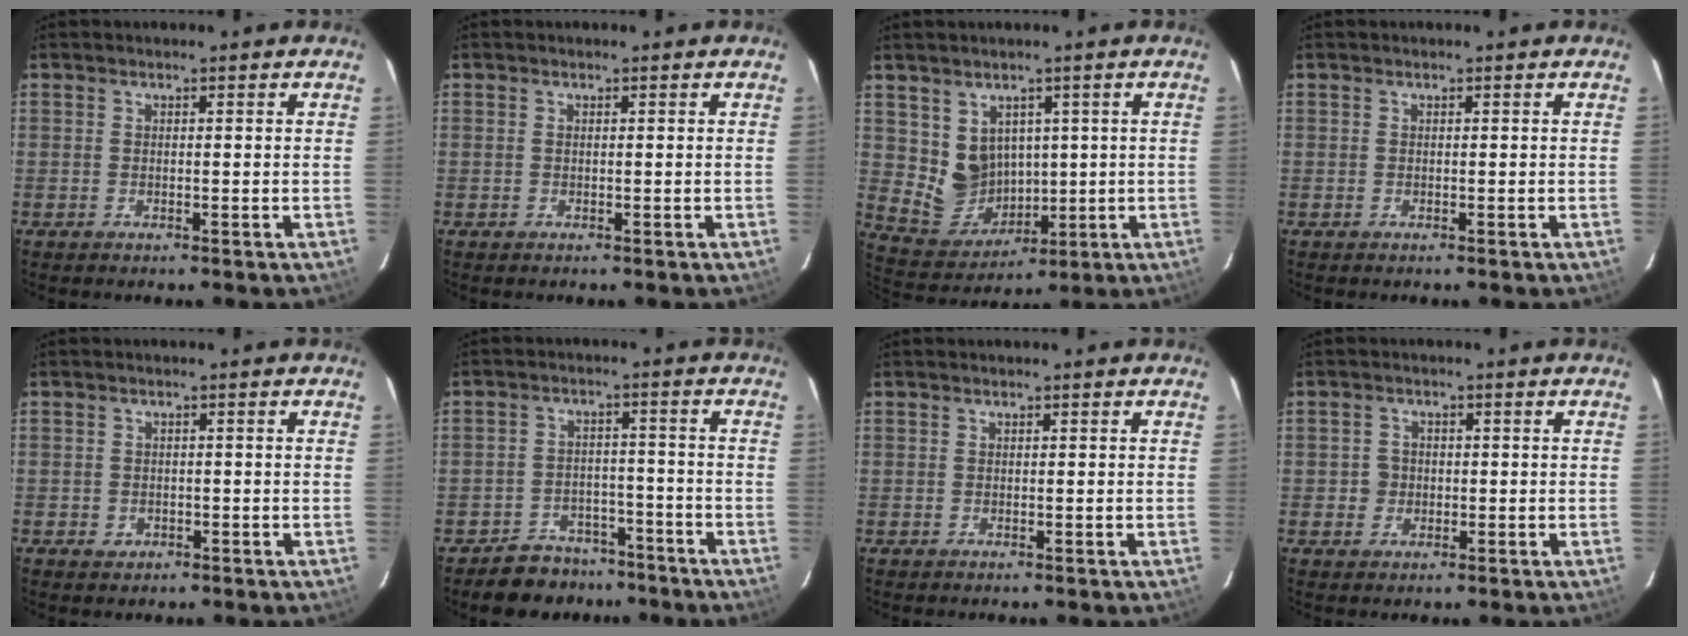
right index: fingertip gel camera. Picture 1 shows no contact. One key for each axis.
{"total": 0.0}
{"total": 8.3, "fx": 2.2, "fy": 7.5, "fz": 2.9, "tx": -0.061, "ty": -0.001, "tz": 0.067}
{"total": 0.0}
{"total": 2.0, "fx": -0.8, "fy": 1.8, "fz": 0.3, "tx": -0.006, "ty": 0.002, "tz": -0.008}
{"total": 8.0, "fx": -6.6, "fy": 4.6, "fz": 0.6, "tx": -0.021, "ty": 0.028, "tz": -0.089}
{"total": 0.0}
{"total": 2.8, "fx": -0.5, "fy": 2.8, "fz": 0.6, "tx": -0.009, "ty": 0.006, "tz": -0.008}